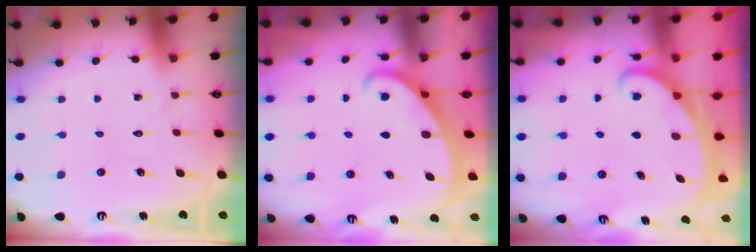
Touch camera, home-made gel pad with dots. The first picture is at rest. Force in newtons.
{"total": 2.4, "press": 2.4, "slide": 0.2}
{"total": 2.3, "press": 2.2, "slide": 0.3}